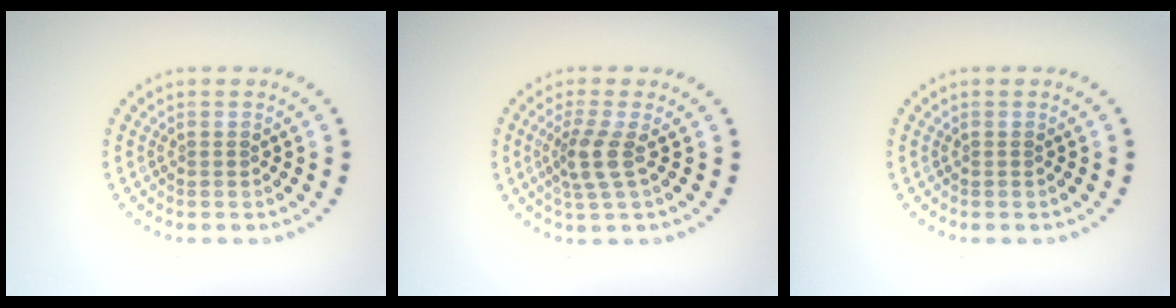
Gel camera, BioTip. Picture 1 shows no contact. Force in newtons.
{"total": 2.6, "press": 2.0, "slide": 1.8}
{"total": 0.0}